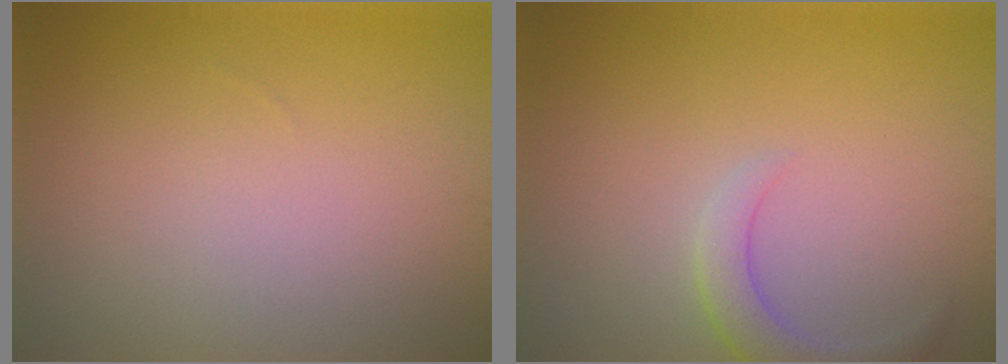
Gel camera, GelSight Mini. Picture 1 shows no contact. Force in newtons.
{"total": 2.7, "press": 2.7, "slide": 0.2}